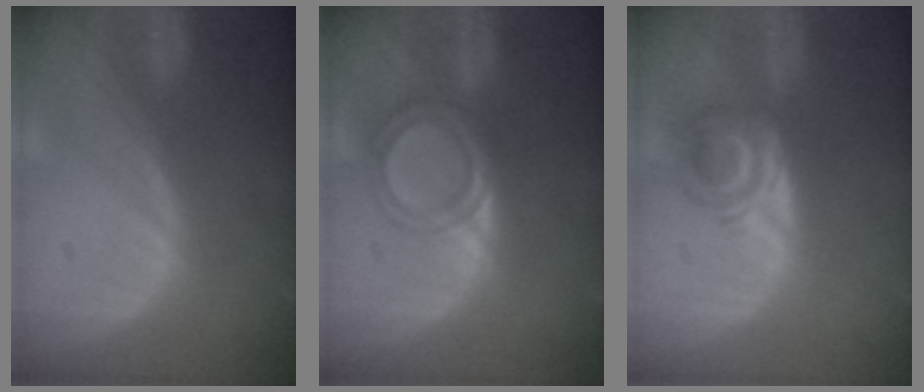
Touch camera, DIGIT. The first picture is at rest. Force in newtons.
{"total": 6.0, "press": 5.2, "slide": 3.0}
{"total": 5.9, "press": 4.8, "slide": 3.3}